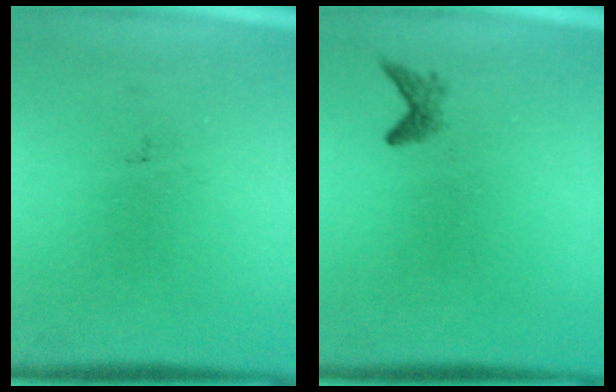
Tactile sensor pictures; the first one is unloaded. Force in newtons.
{"total": 1.1}